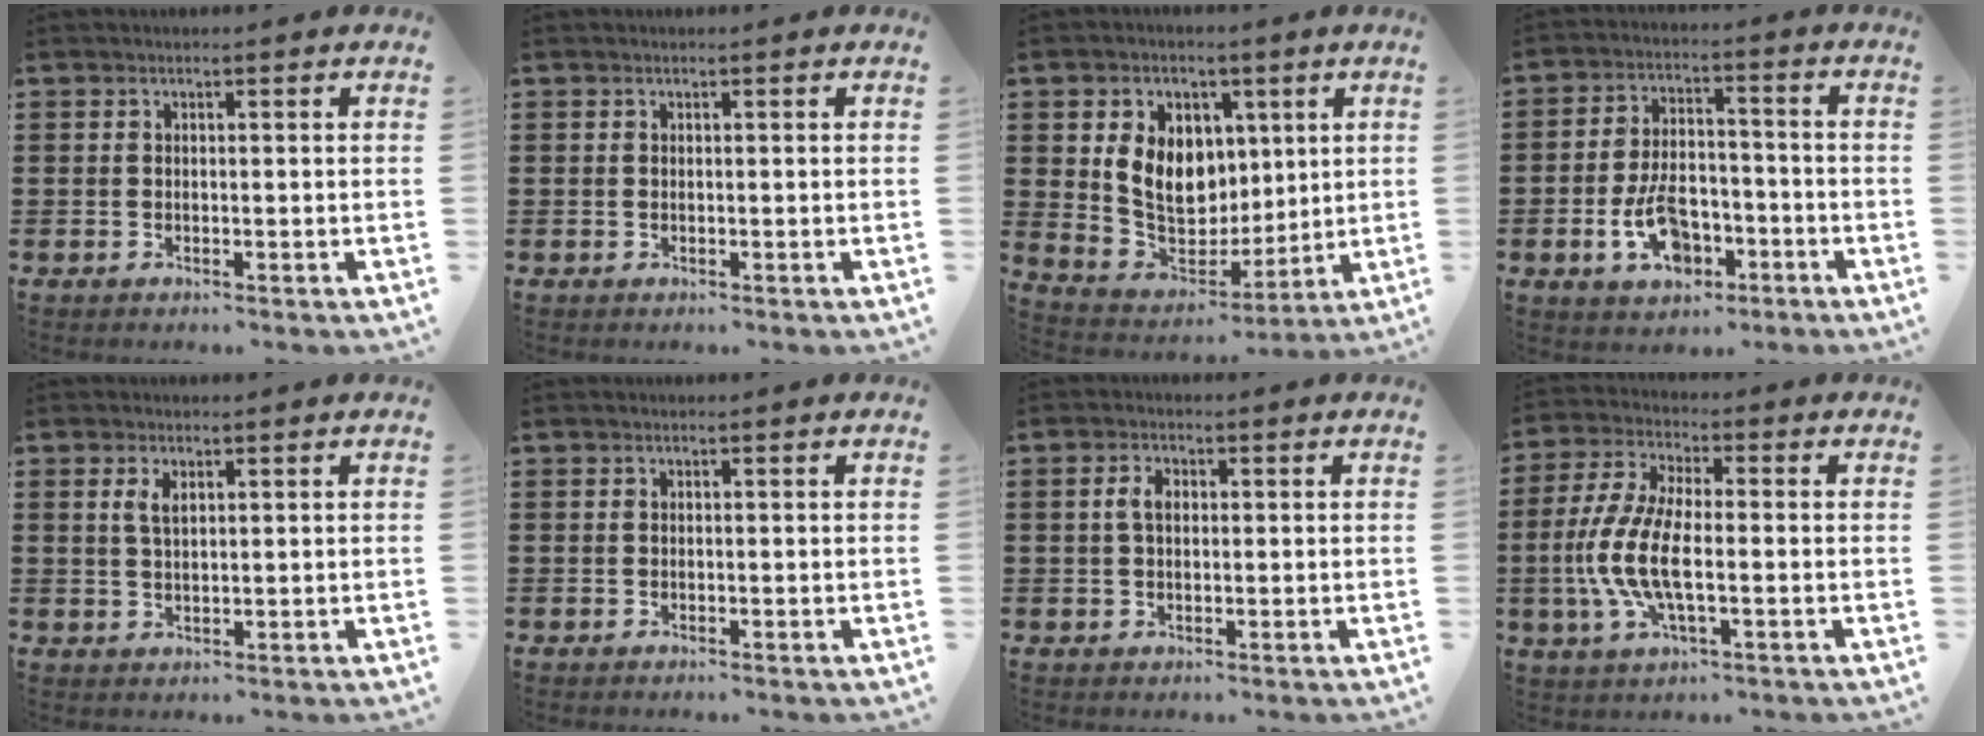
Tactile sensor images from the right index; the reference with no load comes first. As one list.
[{"total": 0.0}, {"total": 9.8, "force": [2.2, 8.0, 5.3], "torque": [-0.128, 0.010, 0.042]}, {"total": 8.6, "force": [-3.3, 5.0, 6.2], "torque": [-0.120, 0.007, -0.062]}, {"total": 2.6, "force": [1.0, 1.0, 2.1], "torque": [-0.046, 0.005, 0.016]}, {"total": 0.0}, {"total": 3.0, "force": [0.4, 1.7, 2.4], "torque": [-0.058, 0.006, 0.003]}, {"total": 9.8, "force": [-2.1, 3.7, 8.8], "torque": [-0.210, -0.015, -0.046]}]